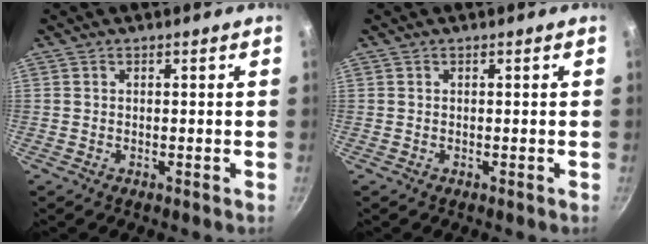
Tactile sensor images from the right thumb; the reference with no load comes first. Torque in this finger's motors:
{"motor_torque": [-0.02, 0.01, 0.00, -0.05, 0.01]}